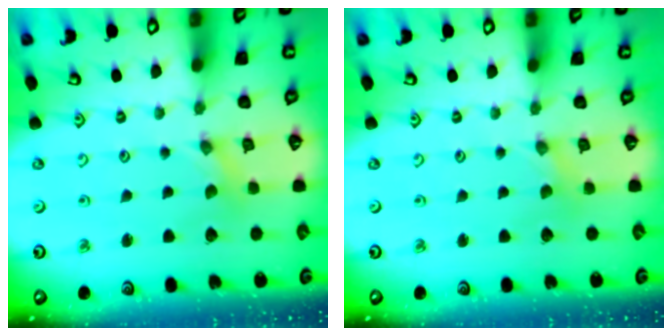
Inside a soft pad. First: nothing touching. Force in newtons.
{"total": 0.0}